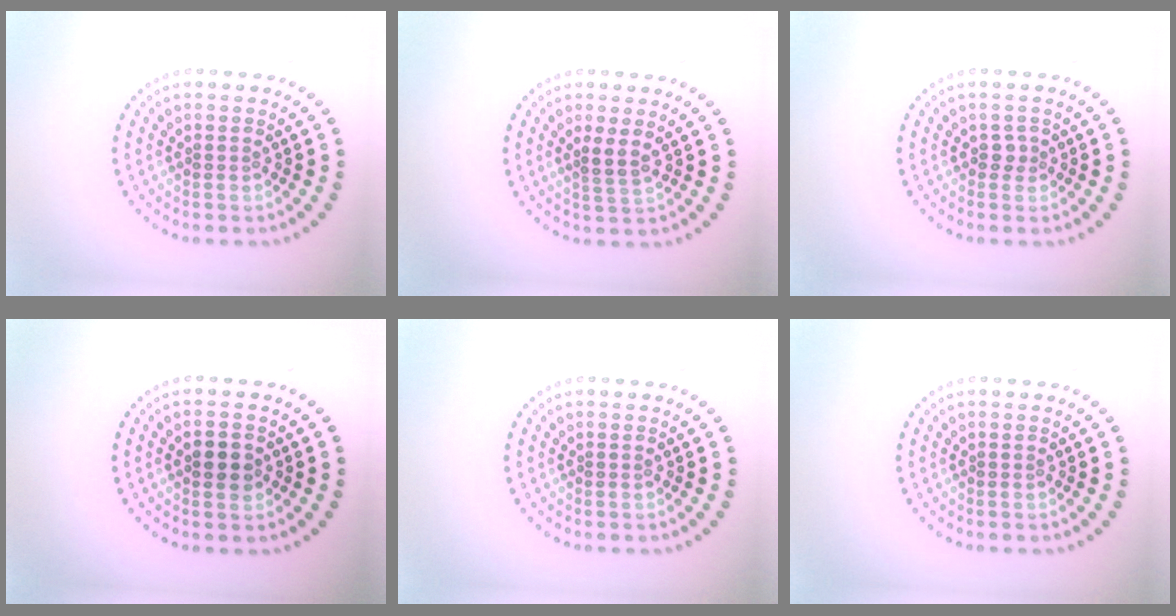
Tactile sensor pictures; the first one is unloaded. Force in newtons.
{"total": 1.6, "press": 1.2, "slide": 1.1}
{"total": 0.9, "press": 0.6, "slide": 0.7}
{"total": 2.2, "press": 2.2, "slide": 0.0}
{"total": 0.0}
{"total": 0.0}